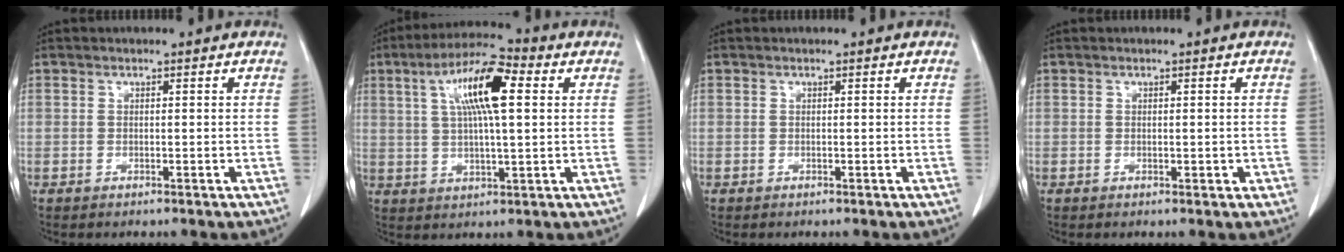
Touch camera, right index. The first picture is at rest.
{"total": 11.8, "force": [3.5, 2.2, 11.0], "torque": [-0.204, 0.022, 0.058]}
{"total": 0.0}
{"total": 1.1, "force": [-0.1, 0.5, 1.0], "torque": [-0.017, -0.002, 0.003]}